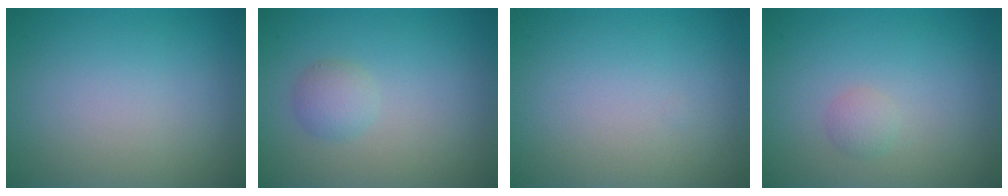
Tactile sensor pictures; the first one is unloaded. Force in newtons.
{"total": 1.7, "press": 1.7, "slide": 0.1}
{"total": 0.0}
{"total": 1.0, "press": 1.0, "slide": 0.0}